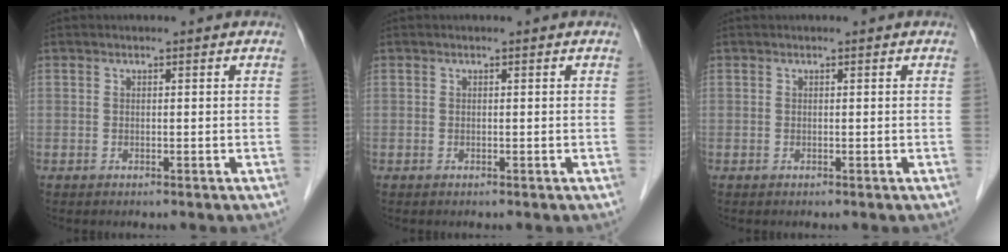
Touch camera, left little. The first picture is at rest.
{"total": 0.0}
{"total": 0.0}